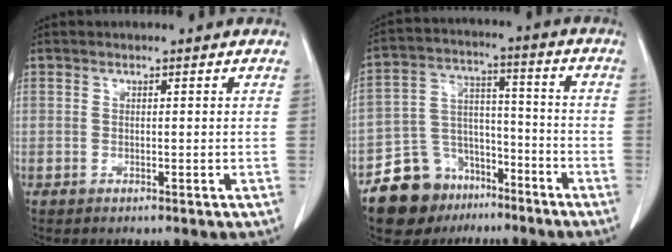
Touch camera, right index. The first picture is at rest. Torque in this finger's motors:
{"motor_torque": [-0.21, -0.13, -0.33, -0.11]}